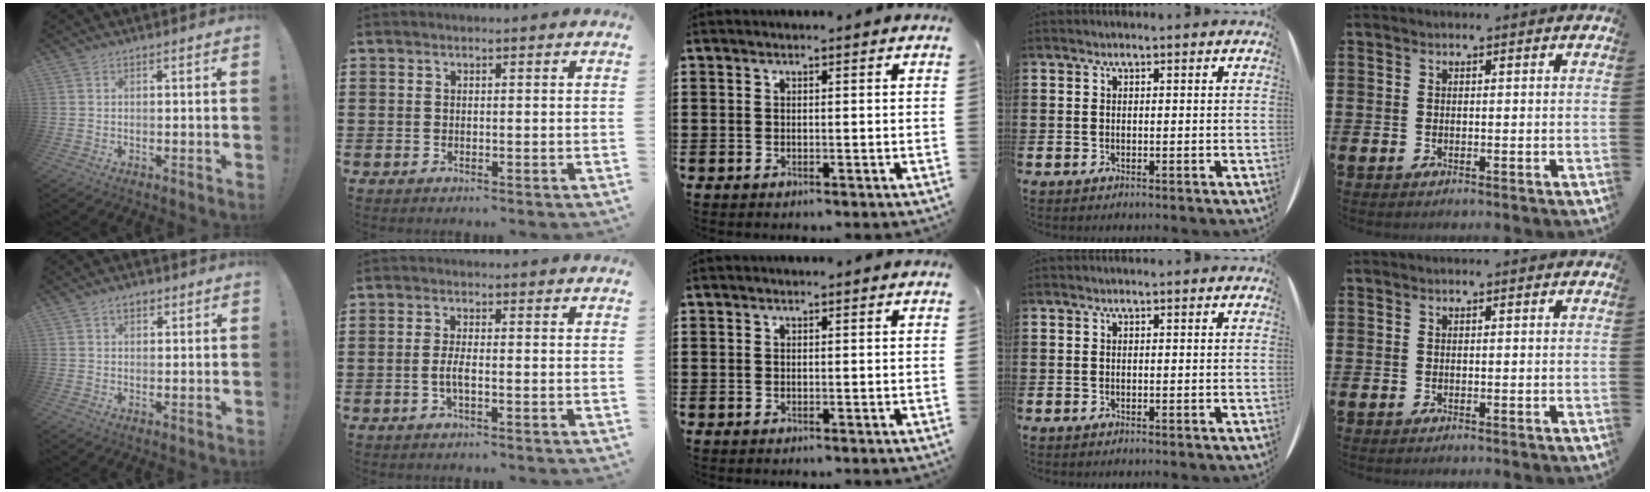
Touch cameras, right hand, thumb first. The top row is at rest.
{"thumb": {"total": 2.6, "force": [1.4, 1.6, 1.5], "torque": [-0.018, -0.003, 0.023]}, "index": {"total": 2.5, "force": [-0.8, 0.5, 2.4], "torque": [-0.057, -0.005, -0.019]}}